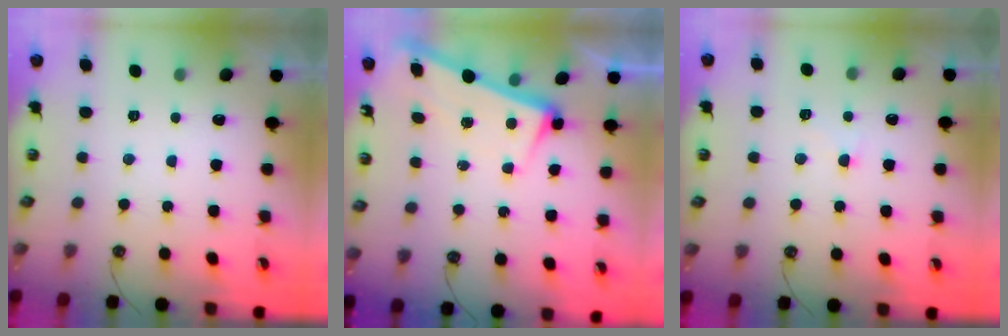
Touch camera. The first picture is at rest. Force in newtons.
{"total": 3.1, "press": 3.0, "slide": 0.8}
{"total": 1.0, "press": 0.8, "slide": 0.6}